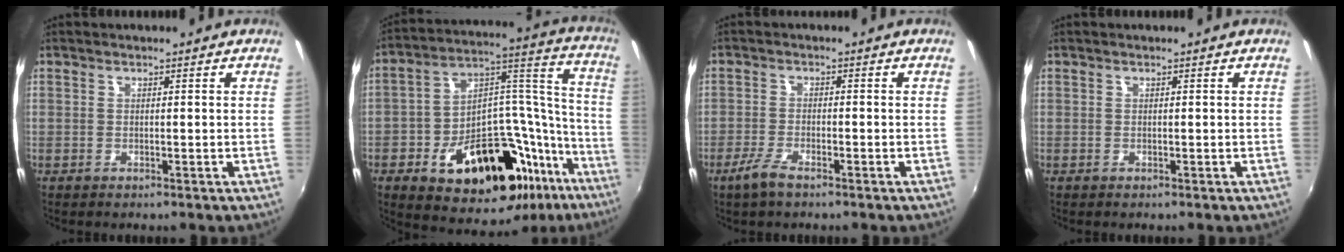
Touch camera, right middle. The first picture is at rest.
{"total": 29.1, "force": [-16.5, 16.3, 17.6], "torque": [-0.264, 0.063, -0.220]}
{"total": 4.1, "force": [-2.9, 1.0, 2.6], "torque": [-0.069, -0.007, -0.059]}
{"total": 0.0}